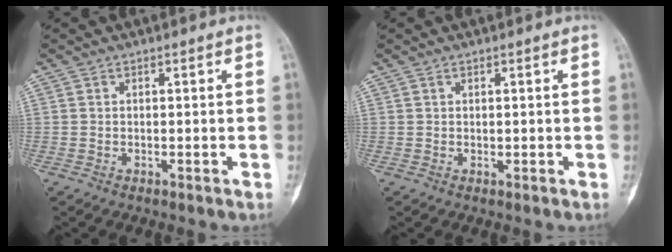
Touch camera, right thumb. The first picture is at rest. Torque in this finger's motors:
{"motor_torque": [-0.19, 0.13, -0.16, 0.07, -0.01]}